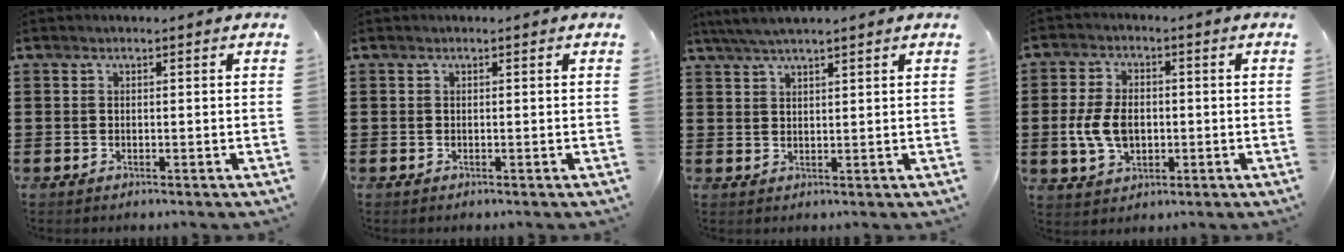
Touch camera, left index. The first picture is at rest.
{"total": 0.0}
{"total": 3.2, "force": [2.8, 0.1, 1.7], "torque": [-0.038, 0.001, 0.051]}
{"total": 6.9, "force": [-0.7, 4.5, 5.2], "torque": [-0.124, 0.003, -0.018]}